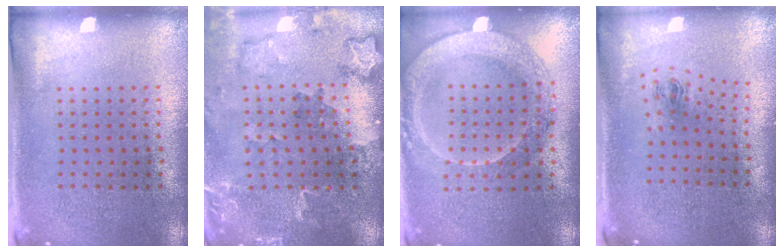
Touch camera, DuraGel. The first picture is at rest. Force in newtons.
{"total": 1.8, "press": 1.8, "slide": 0.2}
{"total": 2.0, "press": 1.9, "slide": 0.6}
{"total": 1.0, "press": 0.4, "slide": 0.9}